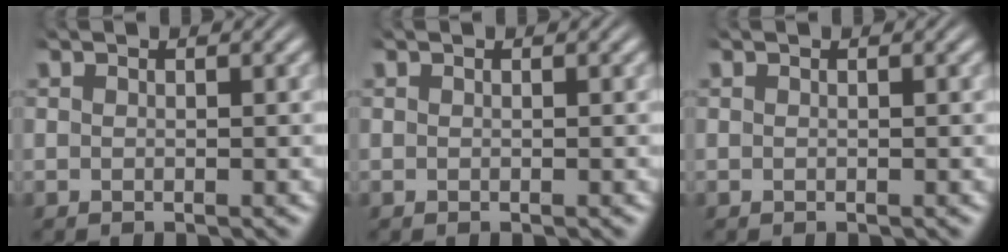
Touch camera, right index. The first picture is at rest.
{"total": 0.0}
{"total": 0.0}